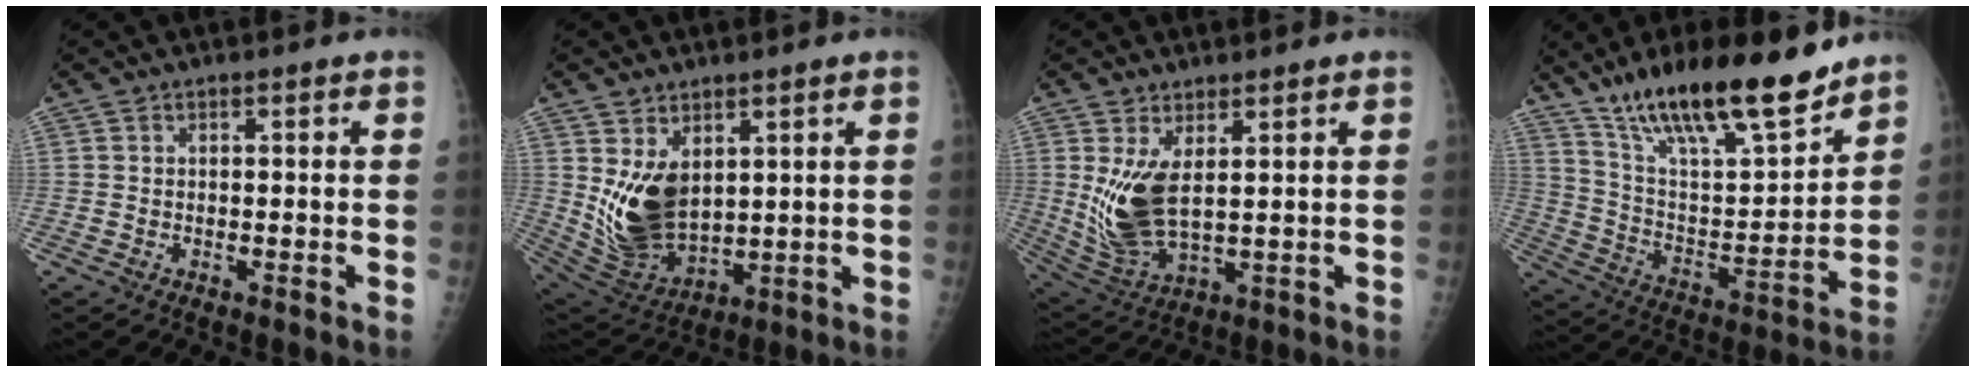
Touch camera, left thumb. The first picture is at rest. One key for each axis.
{"total": 12.2, "fx": 3.2, "fy": 7.8, "fz": 8.8, "tx": -0.140, "ty": -0.033, "tz": 0.089}
{"total": 10.3, "fx": 2.4, "fy": 4.5, "fz": 9.0, "tx": -0.182, "ty": -0.025, "tz": 0.065}
{"total": 22.8, "fx": 16.8, "fy": 5.5, "fz": 14.3, "tx": -0.214, "ty": -0.074, "tz": 0.295}